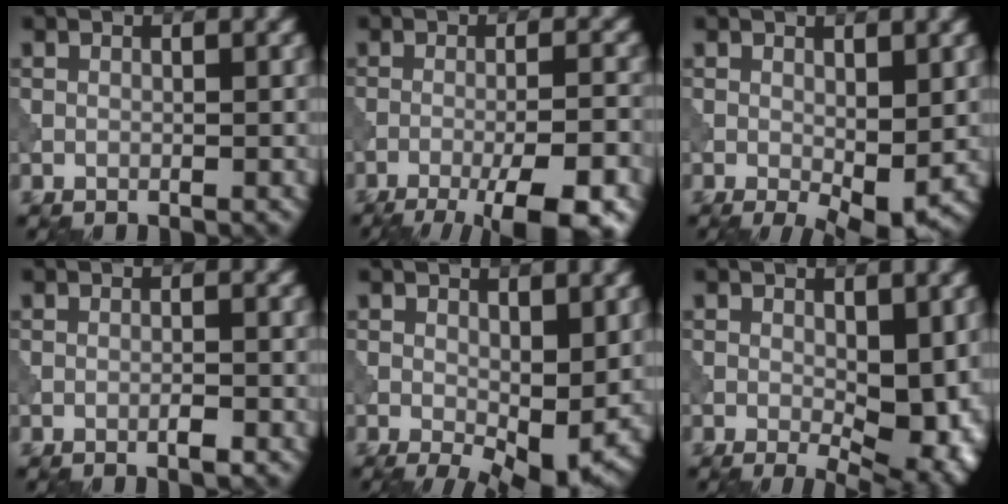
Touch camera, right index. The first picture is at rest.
{"total": 9.5, "force": [-5.8, 2.3, 7.1], "torque": [-0.103, -0.009, -0.078]}
{"total": 3.6, "force": [-0.4, 1.4, 3.3], "torque": [-0.048, -0.013, -0.002]}
{"total": 1.0, "force": [-0.5, 0.1, 0.9], "torque": [-0.015, 0.001, -0.011]}
{"total": 5.9, "force": [-0.3, 2.9, 5.1], "torque": [-0.080, -0.019, 0.004]}
{"total": 6.8, "force": [-0.4, 3.4, 5.9], "torque": [-0.085, -0.015, 0.004]}